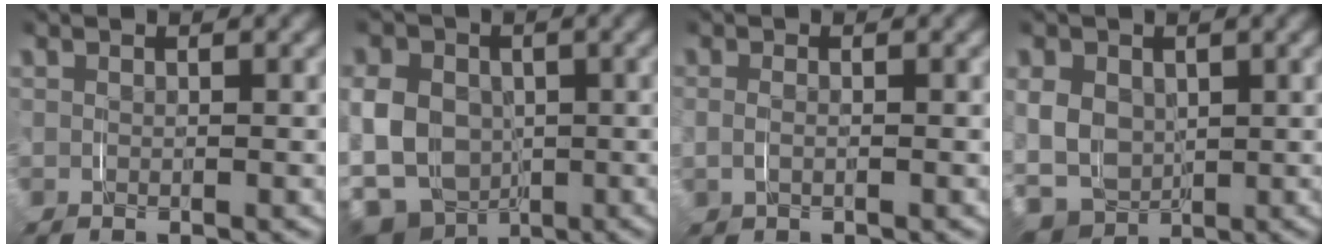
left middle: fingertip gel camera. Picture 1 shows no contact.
{"total": 14.7, "force": [-4.3, 13.4, 4.2], "torque": [-0.118, -0.061, -0.072]}
{"total": 0.7, "force": [-0.3, -0.5, -0.4], "torque": [0.011, -0.001, -0.006]}
{"total": 10.5, "force": [-1.2, 9.8, 3.5], "torque": [-0.088, -0.039, -0.020]}